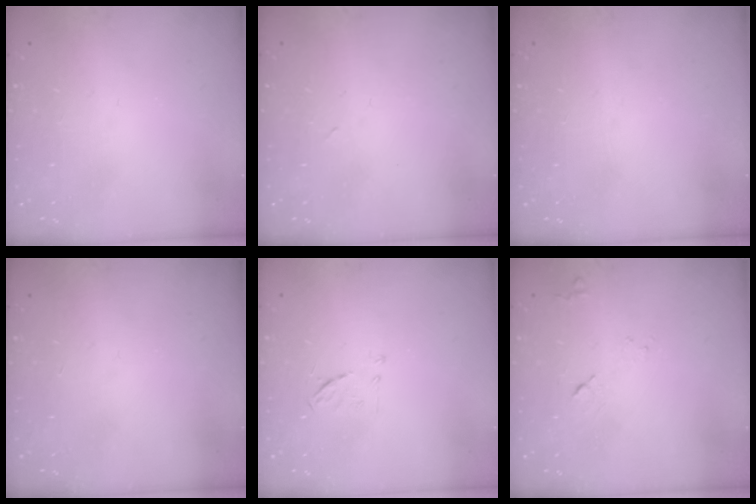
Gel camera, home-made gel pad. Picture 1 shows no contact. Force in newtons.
{"total": 2.4, "press": 2.3, "slide": 0.8}
{"total": 0.0}
{"total": 0.0}
{"total": 5.3, "press": 5.2, "slide": 0.8}
{"total": 8.0, "press": 7.9, "slide": 0.8}